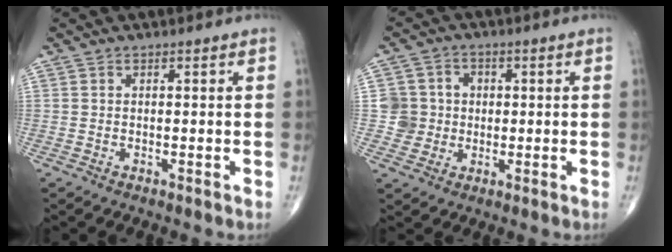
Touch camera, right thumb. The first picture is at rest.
{"total": 6.5, "force": [0.1, 6.5, 1.0], "torque": [0.018, 0.010, -0.001]}